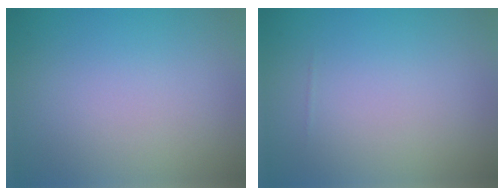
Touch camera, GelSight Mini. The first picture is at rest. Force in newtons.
{"total": 0.0}